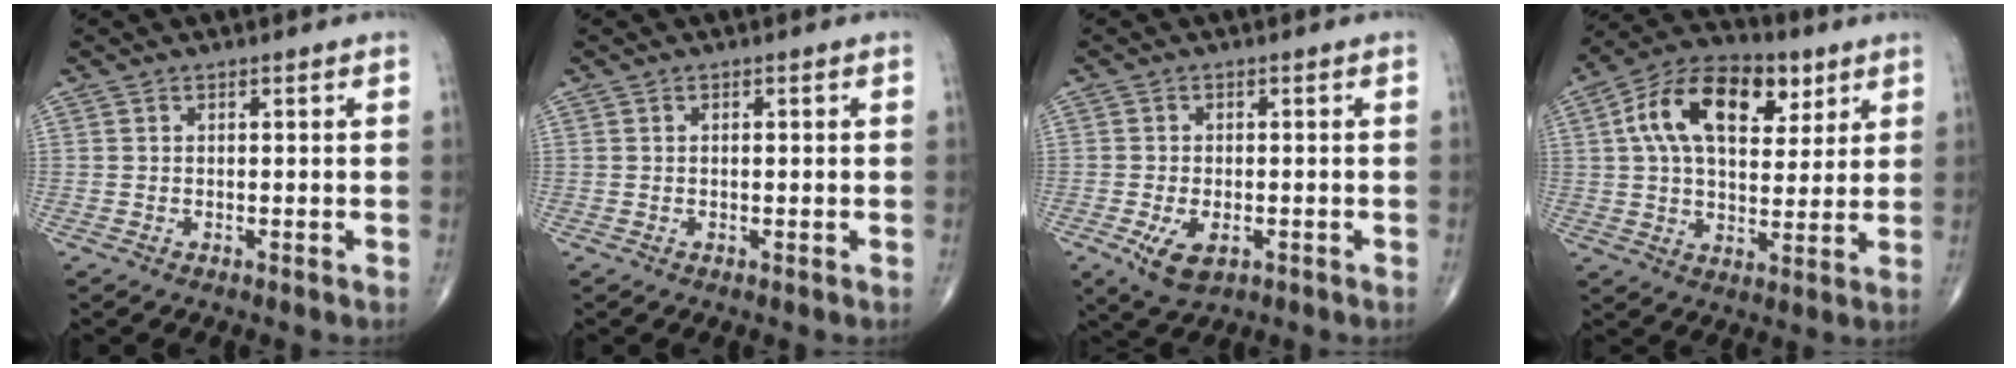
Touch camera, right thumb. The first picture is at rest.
{"total": 0.6, "force": [0.1, 0.2, 0.6], "torque": [-0.010, 0.003, 0.001]}
{"total": 5.6, "force": [-2.0, 3.0, 4.2], "torque": [-0.075, -0.003, -0.026]}
{"total": 17.7, "force": [6.3, 10.3, 13.0], "torque": [-0.191, 0.003, 0.098]}